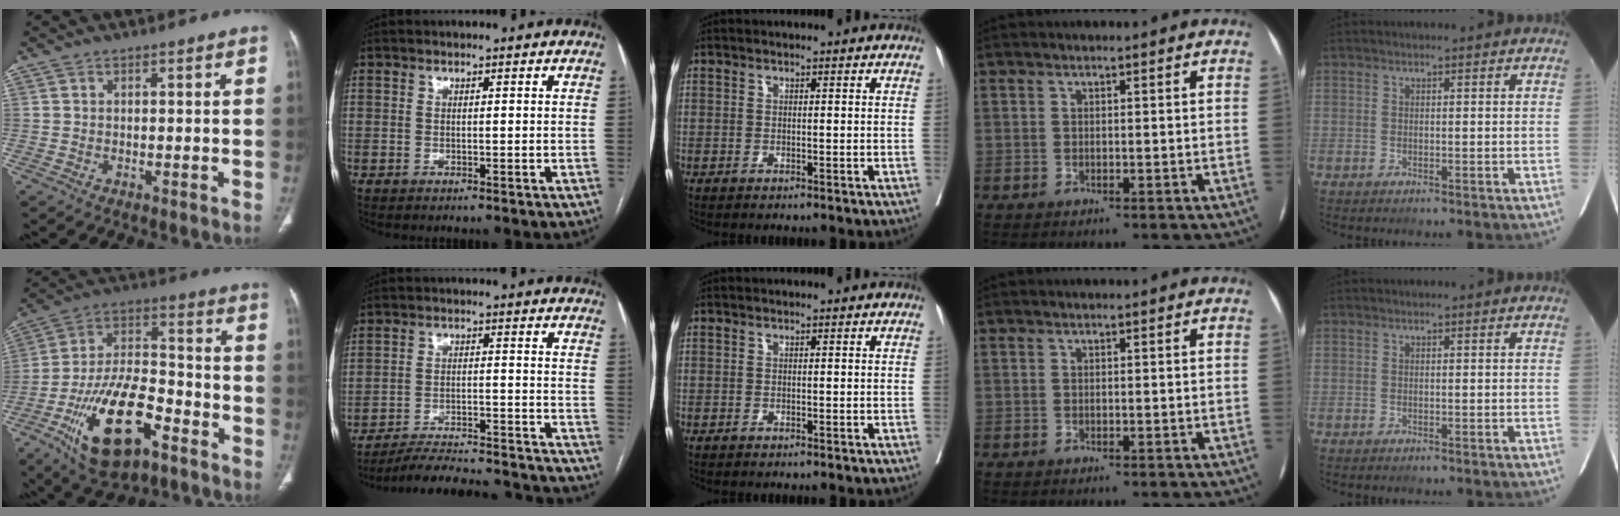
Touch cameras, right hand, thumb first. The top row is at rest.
{"thumb": {"total": 21.2, "force": [-10.1, 10.0, 15.8], "torque": [-0.275, 0.061, -0.168]}, "index": {"total": 24.4, "force": [-23.1, 3.0, 7.4], "torque": [-0.077, -0.014, -0.306]}}